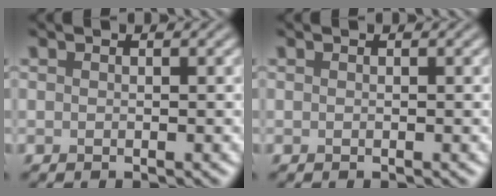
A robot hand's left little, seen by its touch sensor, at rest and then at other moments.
{"total": 0.0}